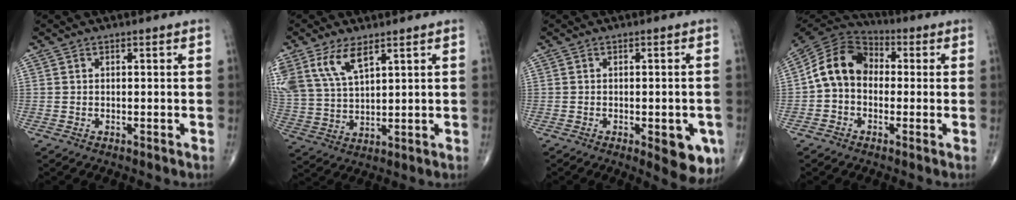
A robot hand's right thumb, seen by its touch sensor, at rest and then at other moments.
{"total": 10.7, "force": [6.2, 4.8, 7.3], "torque": [-0.148, -0.013, 0.134]}
{"total": 8.0, "force": [-2.8, 3.0, 6.8], "torque": [-0.062, -0.004, -0.027]}
{"total": 11.4, "force": [-0.3, 8.9, 7.1], "torque": [-0.117, 0.037, -0.023]}